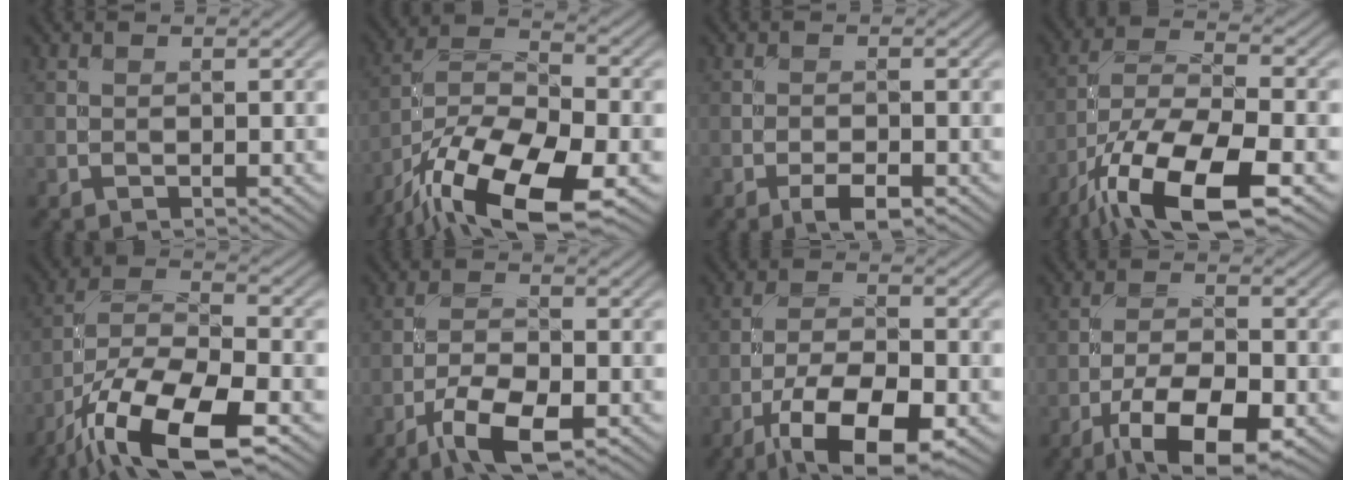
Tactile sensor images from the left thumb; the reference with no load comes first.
{"total": 16.8, "force": [-10.5, 6.2, 11.5], "torque": [-0.228, -0.021, -0.197]}
{"total": 3.0, "force": [-1.7, 1.0, 2.2], "torque": [-0.037, 0.000, -0.032]}
{"total": 15.6, "force": [-8.9, 5.4, 11.6], "torque": [-0.230, -0.018, -0.172]}
{"total": 15.3, "force": [-9.3, 5.2, 11.0], "torque": [-0.220, -0.014, -0.180]}
{"total": 6.9, "force": [-4.0, 2.4, 5.1], "torque": [-0.097, 0.001, -0.078]}
{"total": 11.4, "force": [-6.3, 4.2, 8.6], "torque": [-0.157, -0.007, -0.115]}
{"total": 10.3, "force": [-5.6, 3.8, 7.8], "torque": [-0.139, -0.006, -0.102]}